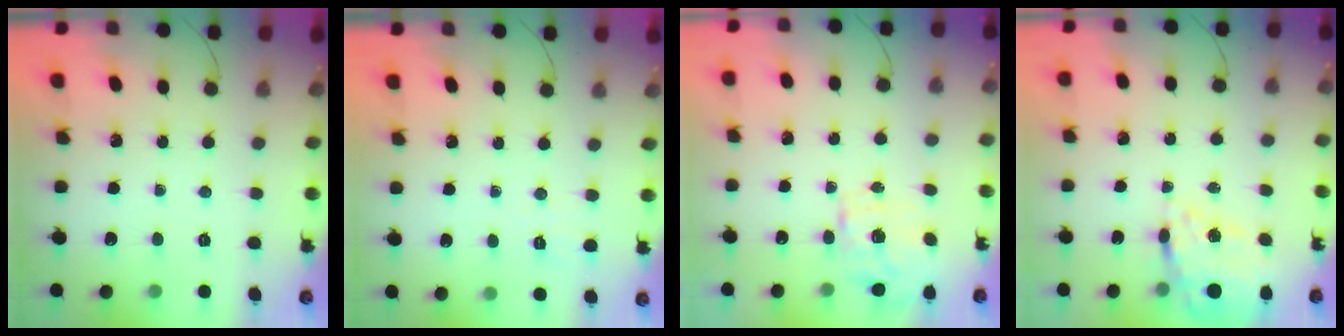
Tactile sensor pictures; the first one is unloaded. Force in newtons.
{"total": 2.1, "press": 1.6, "slide": 1.4}
{"total": 2.2, "press": 2.2, "slide": 0.4}
{"total": 15.9, "press": 15.5, "slide": 3.6}